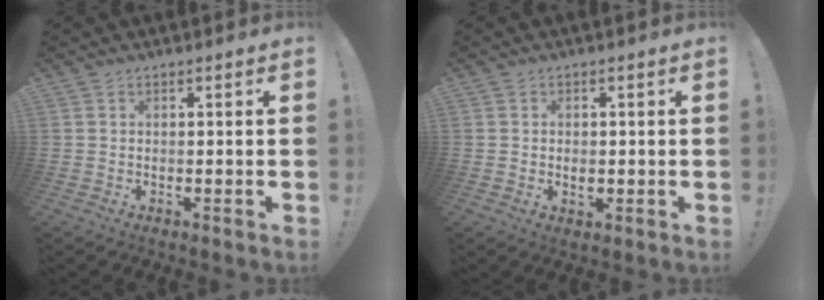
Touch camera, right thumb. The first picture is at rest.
{"total": 2.0, "force": [-0.3, 1.5, 1.3], "torque": [-0.015, 0.001, -0.006]}